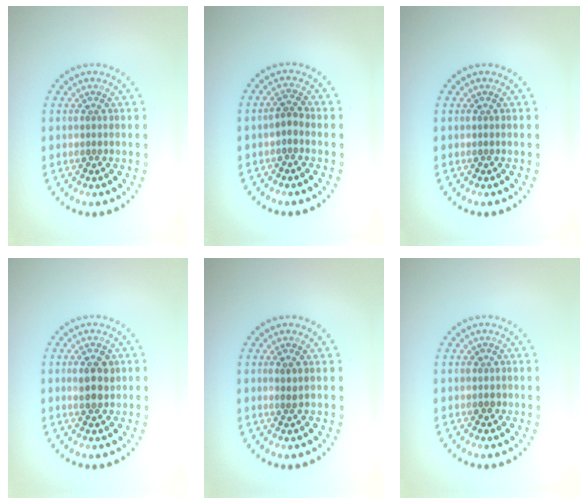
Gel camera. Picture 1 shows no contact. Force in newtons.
{"total": 1.5, "press": 1.2, "slide": 0.8}
{"total": 0.0}
{"total": 2.4, "press": 2.4, "slide": 0.4}
{"total": 0.8, "press": 0.4, "slide": 0.7}
{"total": 0.9, "press": 0.8, "slide": 0.5}